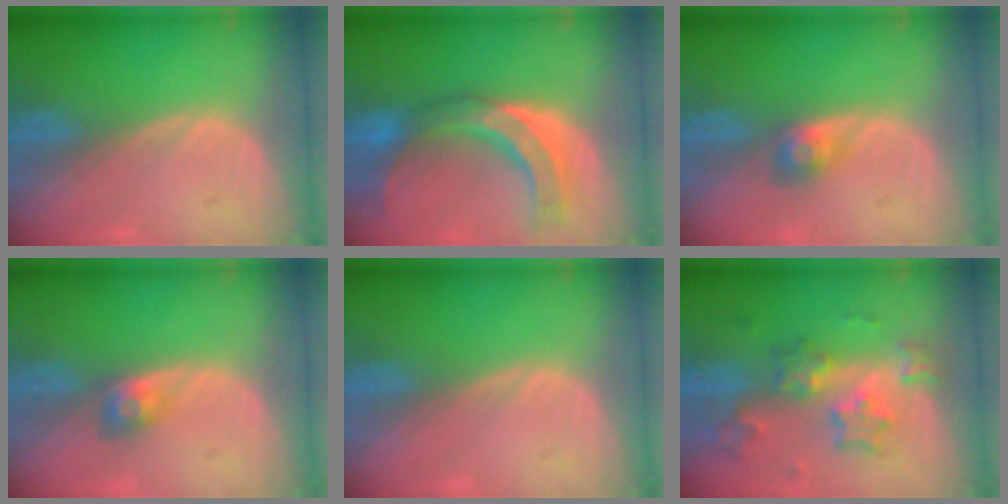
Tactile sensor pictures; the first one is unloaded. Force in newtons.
{"total": 10.3, "press": 9.4, "slide": 4.3}
{"total": 2.9, "press": 2.7, "slide": 1.1}
{"total": 3.0, "press": 2.6, "slide": 1.4}
{"total": 0.0}
{"total": 8.4, "press": 7.3, "slide": 4.1}